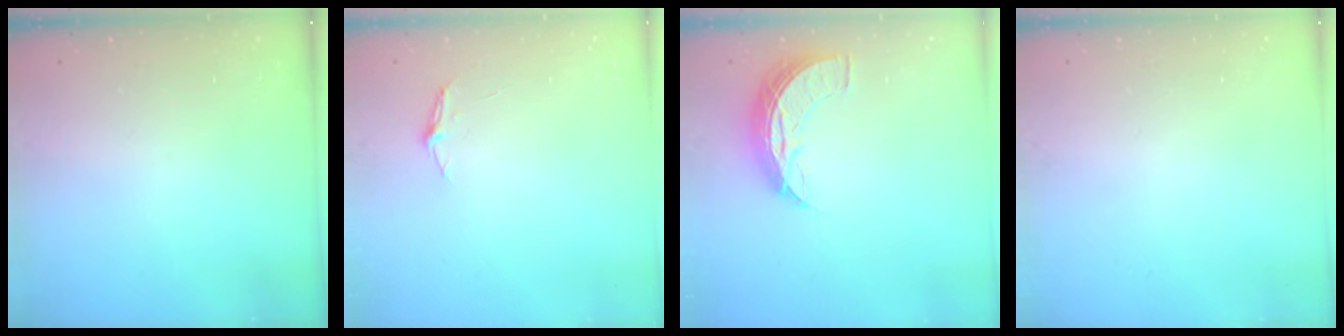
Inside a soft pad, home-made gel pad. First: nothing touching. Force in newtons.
{"total": 3.7, "press": 3.7, "slide": 0.4}
{"total": 8.3, "press": 8.3, "slide": 0.4}
{"total": 0.0}